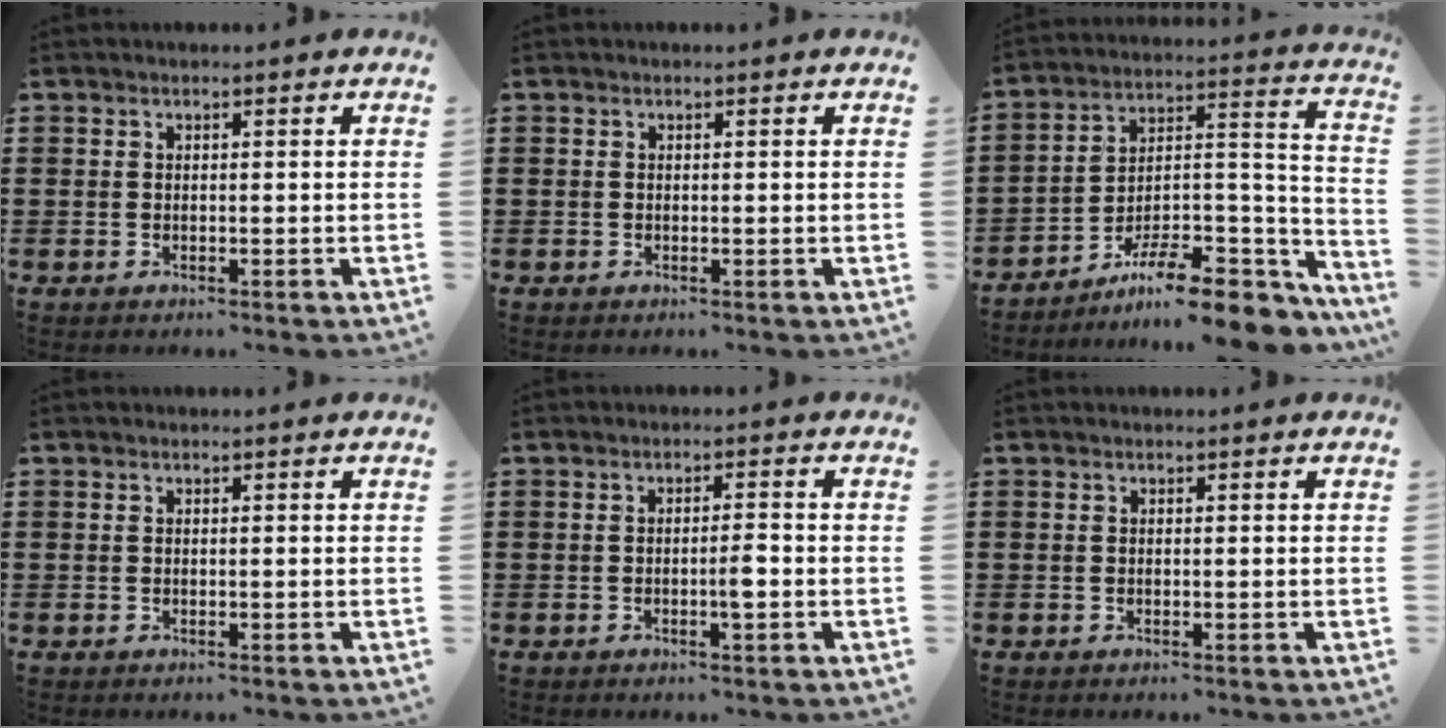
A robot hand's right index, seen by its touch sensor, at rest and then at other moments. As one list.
[{"total": 0.0}, {"total": 11.2, "force": [-8.8, 2.8, 6.4], "torque": [-0.096, 0.028, -0.161]}, {"total": 0.0}, {"total": 2.7, "force": [-0.7, 0.4, 2.5], "torque": [-0.044, 0.002, -0.014]}, {"total": 0.0}]